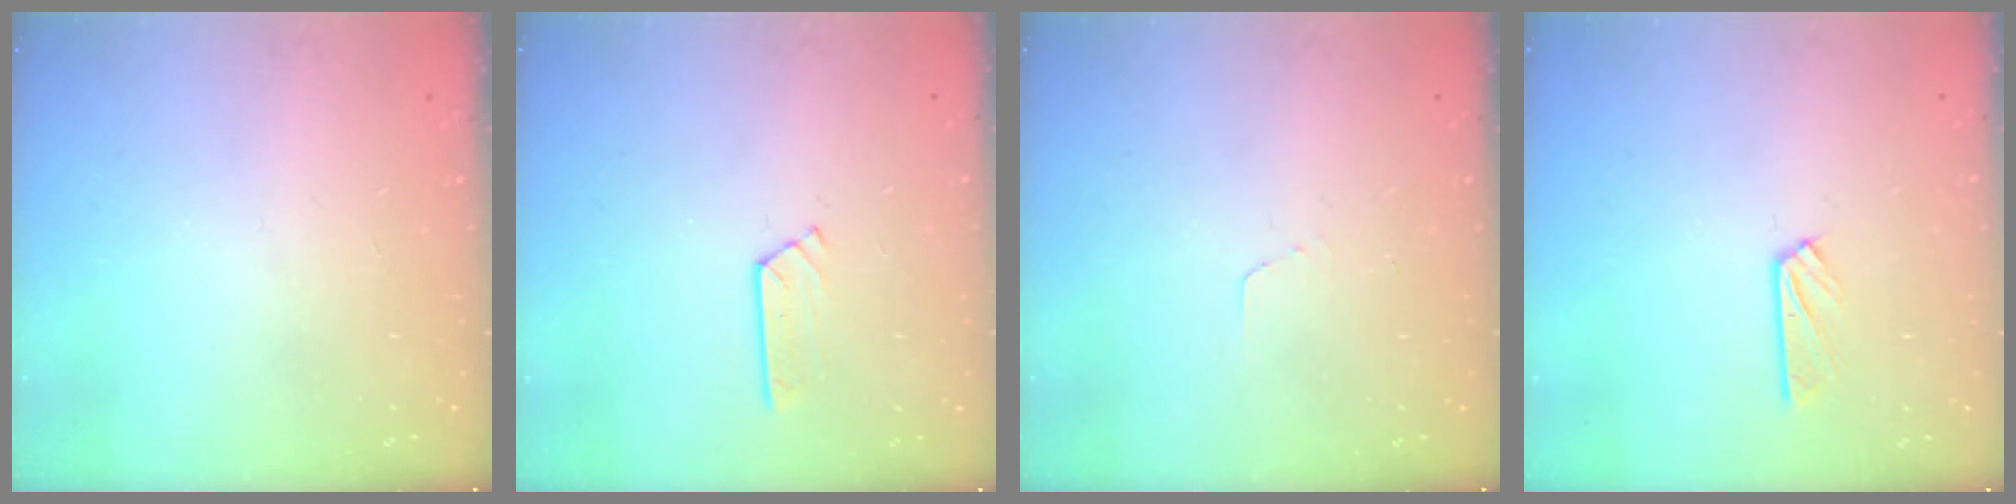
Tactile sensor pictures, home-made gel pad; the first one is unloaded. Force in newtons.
{"total": 2.4, "press": 2.4, "slide": 0.1}
{"total": 2.6, "press": 2.6, "slide": 0.1}
{"total": 3.5, "press": 3.5, "slide": 0.4}